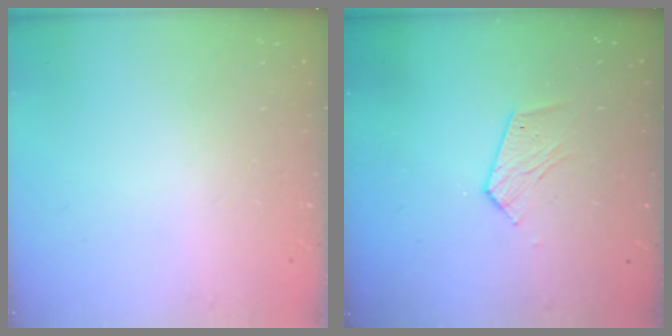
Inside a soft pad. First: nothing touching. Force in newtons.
{"total": 7.2, "press": 7.2, "slide": 0.4}